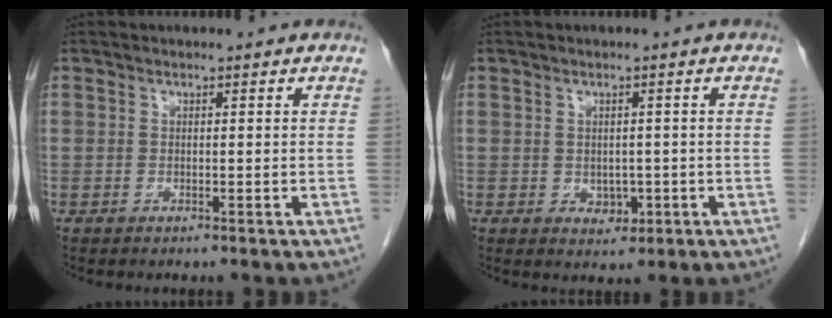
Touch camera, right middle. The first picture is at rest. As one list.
[{"total": 2.4, "force": [-0.5, 1.8, 1.5], "torque": [-0.020, 0.001, 0.002]}]